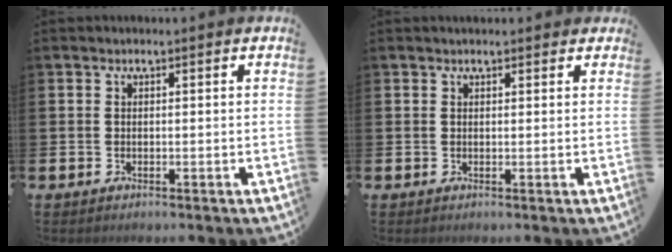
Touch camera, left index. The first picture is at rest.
{"total": 1.0, "force": [0.8, 0.4, 0.2], "torque": [0.004, 0.002, 0.013]}